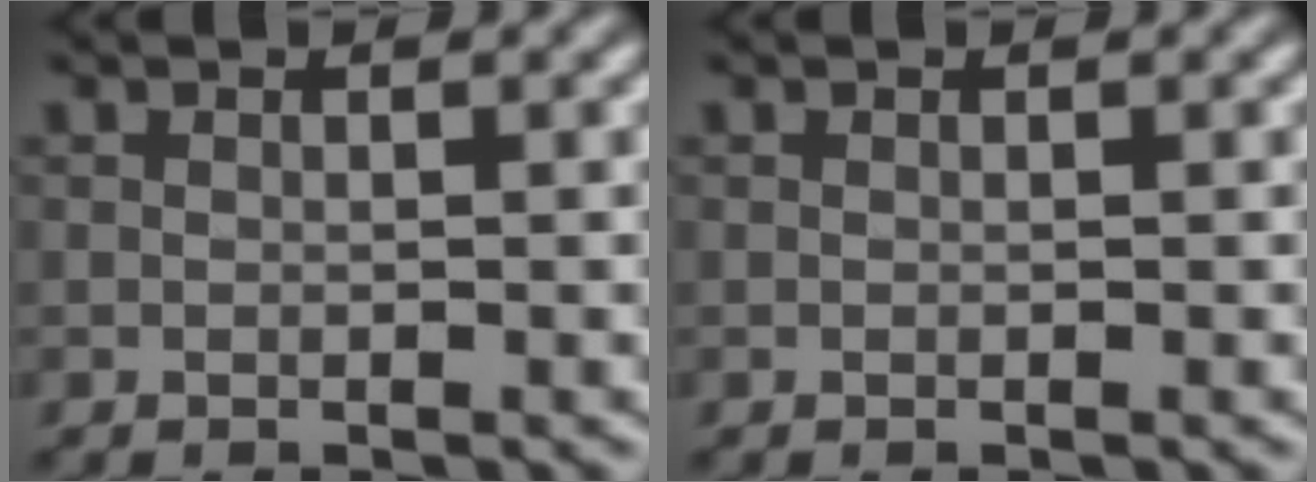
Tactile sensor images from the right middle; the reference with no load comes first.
{"total": 0.0}